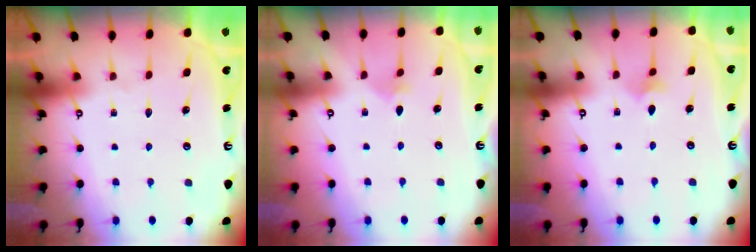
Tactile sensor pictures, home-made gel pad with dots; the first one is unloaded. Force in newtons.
{"total": 2.4, "press": 2.4, "slide": 0.5}
{"total": 3.6, "press": 3.6, "slide": 0.7}